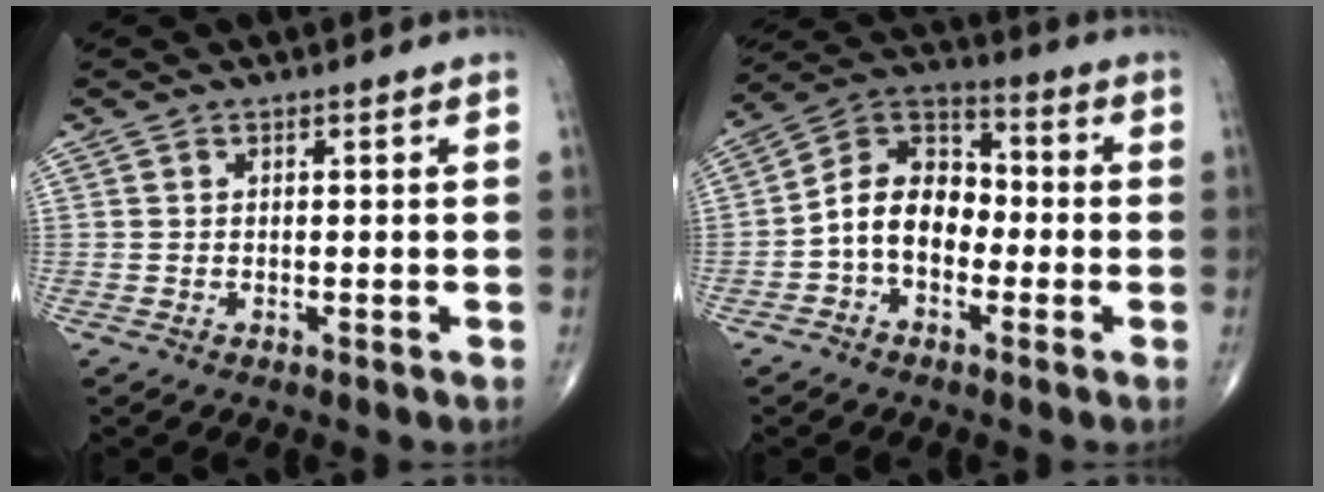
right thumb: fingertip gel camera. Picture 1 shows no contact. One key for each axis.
{"total": 11.3, "fx": -2.4, "fy": 8.0, "fz": 7.6, "tx": -0.110, "ty": 0.042, "tz": -0.058}